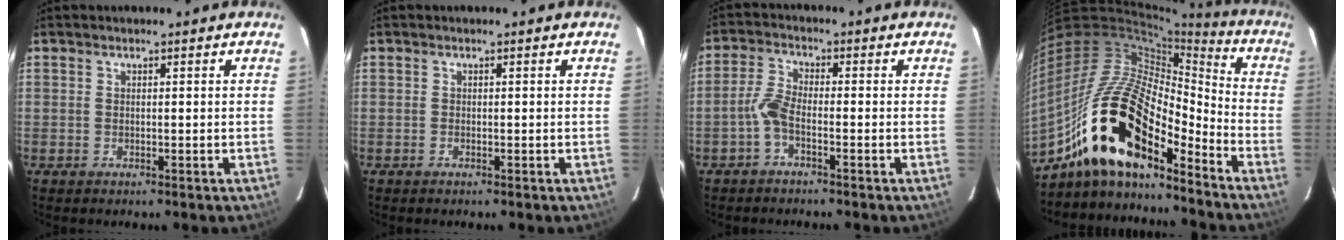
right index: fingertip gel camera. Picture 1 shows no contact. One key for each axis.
{"total": 0.0}
{"total": 3.5, "fx": -1.9, "fy": 0.9, "fz": 2.8, "tx": -0.069, "ty": 0.009, "tz": -0.041}
{"total": 22.1, "fx": -14.5, "fy": 8.1, "fz": 14.6, "tx": -0.278, "ty": -0.017, "tz": -0.283}